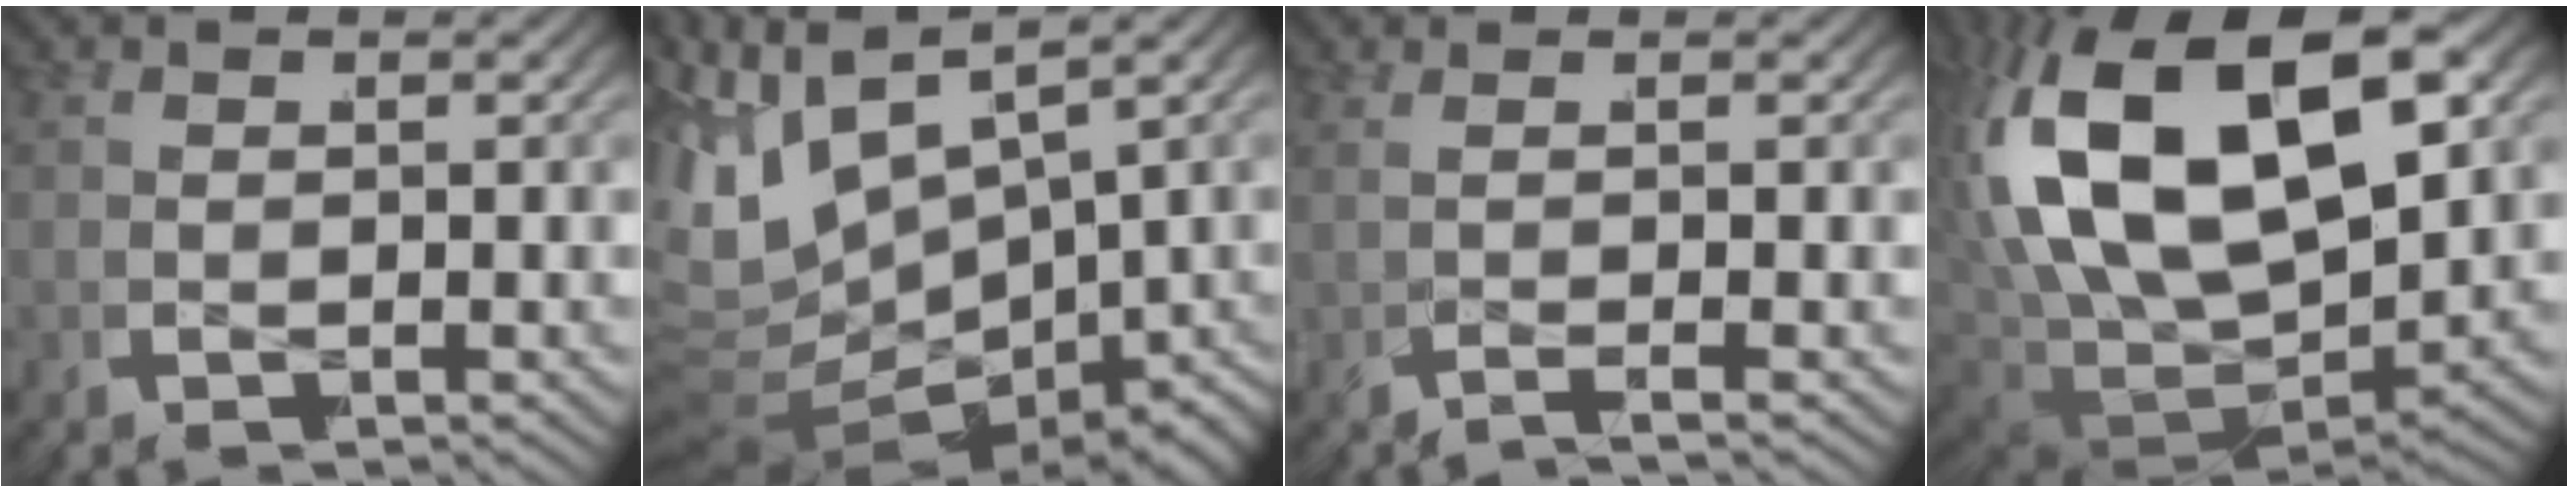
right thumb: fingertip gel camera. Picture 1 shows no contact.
{"total": 14.0, "force": [-0.4, 10.1, 9.8], "torque": [-0.209, -0.016, -0.001]}
{"total": 1.8, "force": [-0.1, -0.8, 1.6], "torque": [-0.029, 0.013, -0.013]}
{"total": 18.5, "force": [1.4, 11.8, 14.2], "torque": [-0.317, -0.027, 0.034]}